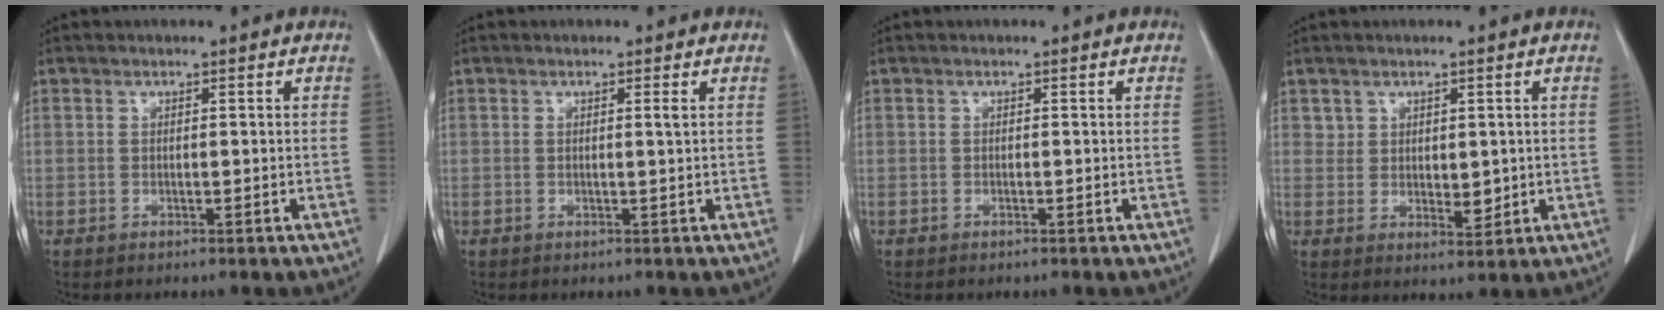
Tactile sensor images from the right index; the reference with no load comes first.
{"total": 0.7, "force": [0.2, -0.2, 0.6], "torque": [-0.015, -0.002, 0.006]}
{"total": 0.0}
{"total": 3.3, "force": [0.8, 2.4, 2.1], "torque": [-0.029, -0.008, 0.021]}